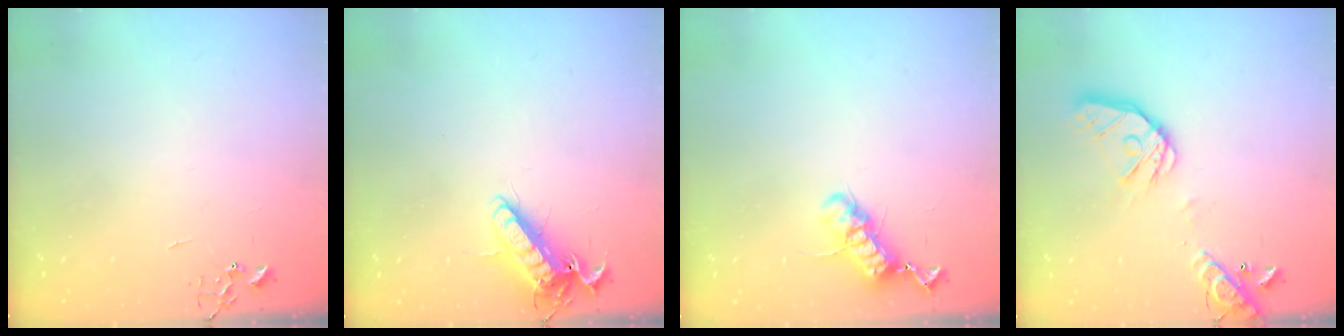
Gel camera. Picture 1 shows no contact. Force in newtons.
{"total": 12.9, "press": 12.8, "slide": 1.7}
{"total": 12.0, "press": 12.0, "slide": 1.3}
{"total": 17.6, "press": 17.3, "slide": 2.8}